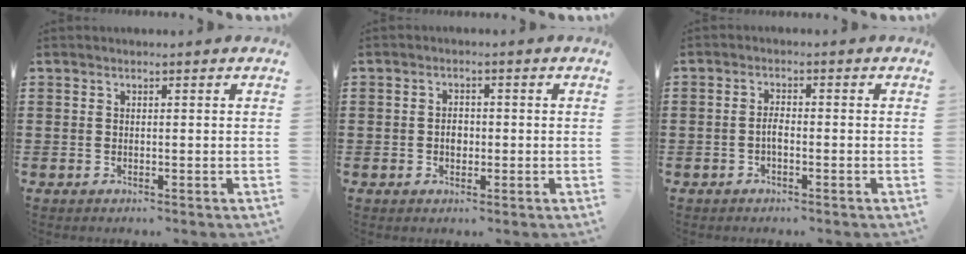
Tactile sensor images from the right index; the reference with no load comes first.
{"total": 2.1, "force": [-0.3, 1.4, 1.5], "torque": [-0.031, 0.005, -0.006]}
{"total": 1.8, "force": [-0.8, 0.7, 1.5], "torque": [-0.039, -0.001, -0.017]}